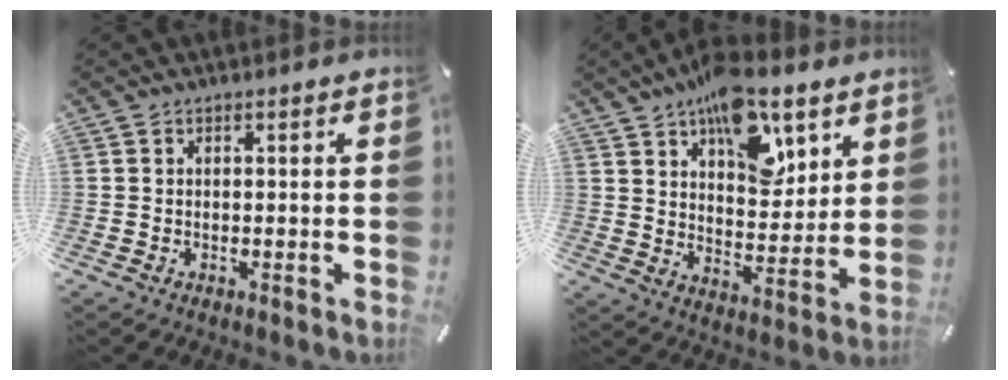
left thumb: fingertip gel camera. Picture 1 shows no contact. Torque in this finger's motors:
{"motor_torque": [2.56, 2.45, 1.41, -1.36, 0.52]}